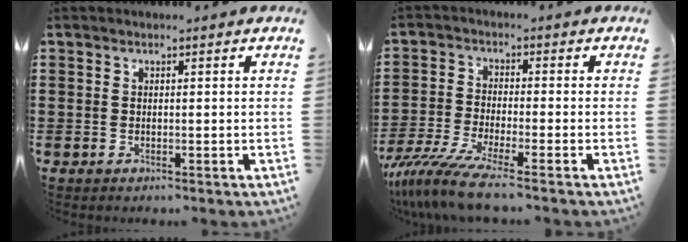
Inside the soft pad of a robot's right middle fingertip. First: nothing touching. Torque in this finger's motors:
{"motor_torque": [1.21, -0.27, 0.94, 0.21]}